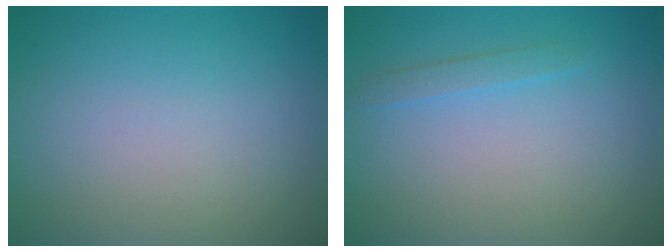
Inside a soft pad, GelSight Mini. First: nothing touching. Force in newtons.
{"total": 1.1, "press": 1.1, "slide": 0.1}